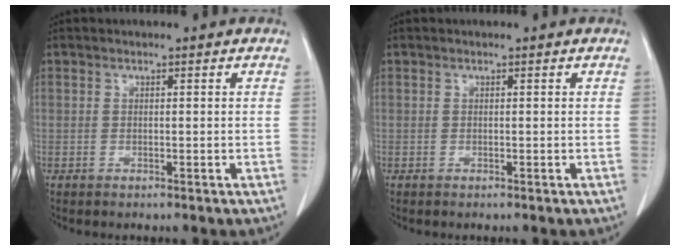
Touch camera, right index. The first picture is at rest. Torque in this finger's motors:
{"motor_torque": [0.00, 0.00, 0.00, 0.00]}